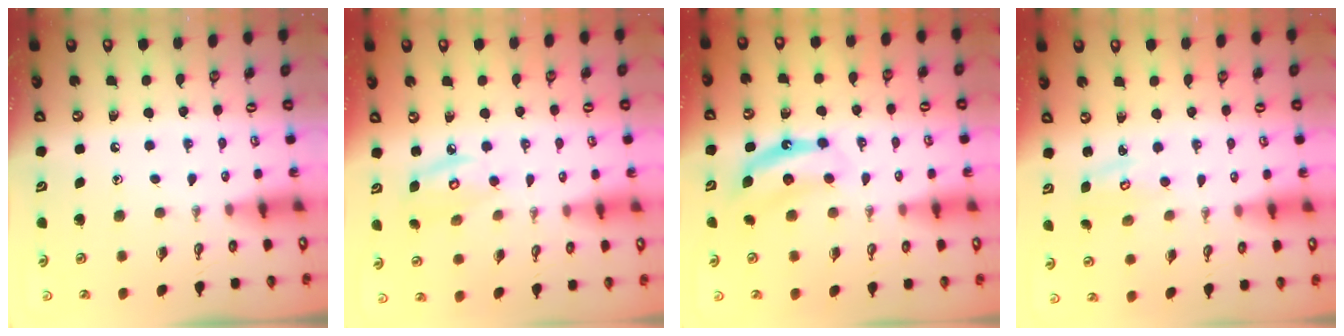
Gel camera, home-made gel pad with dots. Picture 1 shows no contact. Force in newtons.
{"total": 6.2, "press": 6.2, "slide": 0.2}
{"total": 7.2, "press": 7.2, "slide": 0.5}
{"total": 3.1, "press": 3.1, "slide": 0.2}